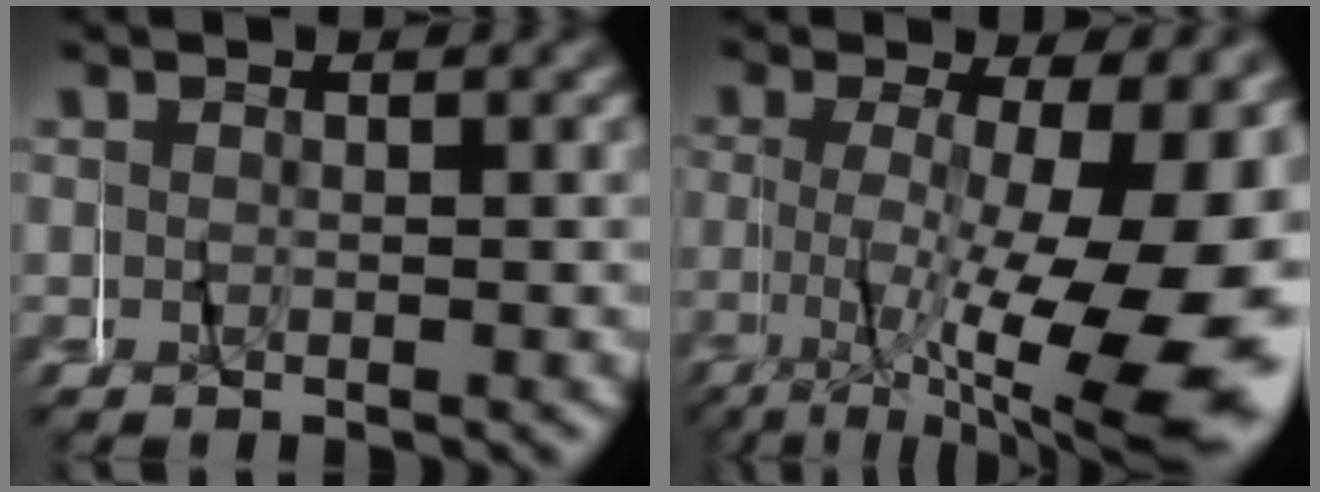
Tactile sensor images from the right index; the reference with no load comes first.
{"total": 13.0, "force": [-1.4, 5.2, 11.8], "torque": [-0.157, -0.014, -0.009]}